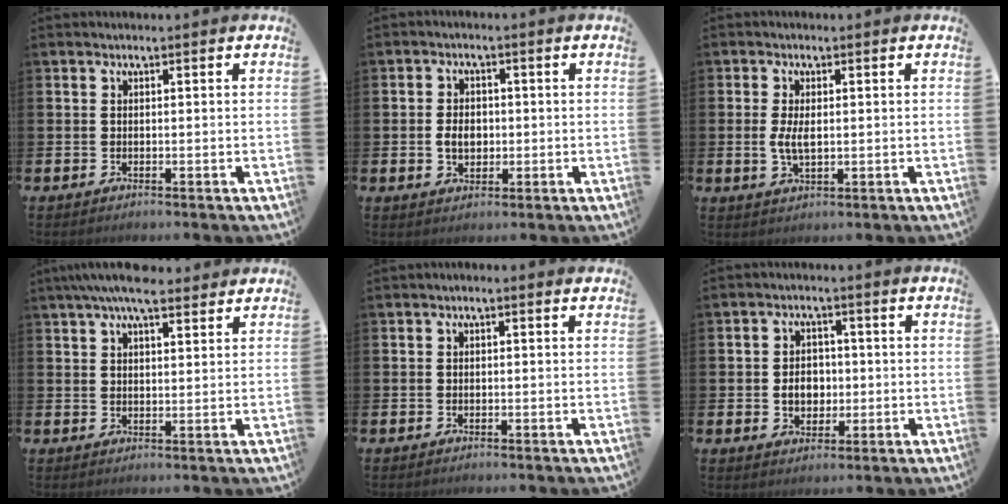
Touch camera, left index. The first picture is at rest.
{"total": 3.4, "force": [-0.3, 2.5, 2.2], "torque": [-0.029, 0.002, -0.012]}
{"total": 3.4, "force": [0.1, 1.6, 3.0], "torque": [-0.049, 0.002, -0.001]}
{"total": 6.0, "force": [5.0, 1.8, 2.8], "torque": [-0.058, -0.014, 0.090]}
{"total": 0.6, "force": [-0.5, 0.1, 0.3], "torque": [-0.003, -0.003, -0.011]}
{"total": 3.8, "force": [-0.4, 3.1, 2.2], "torque": [-0.024, 0.000, -0.017]}